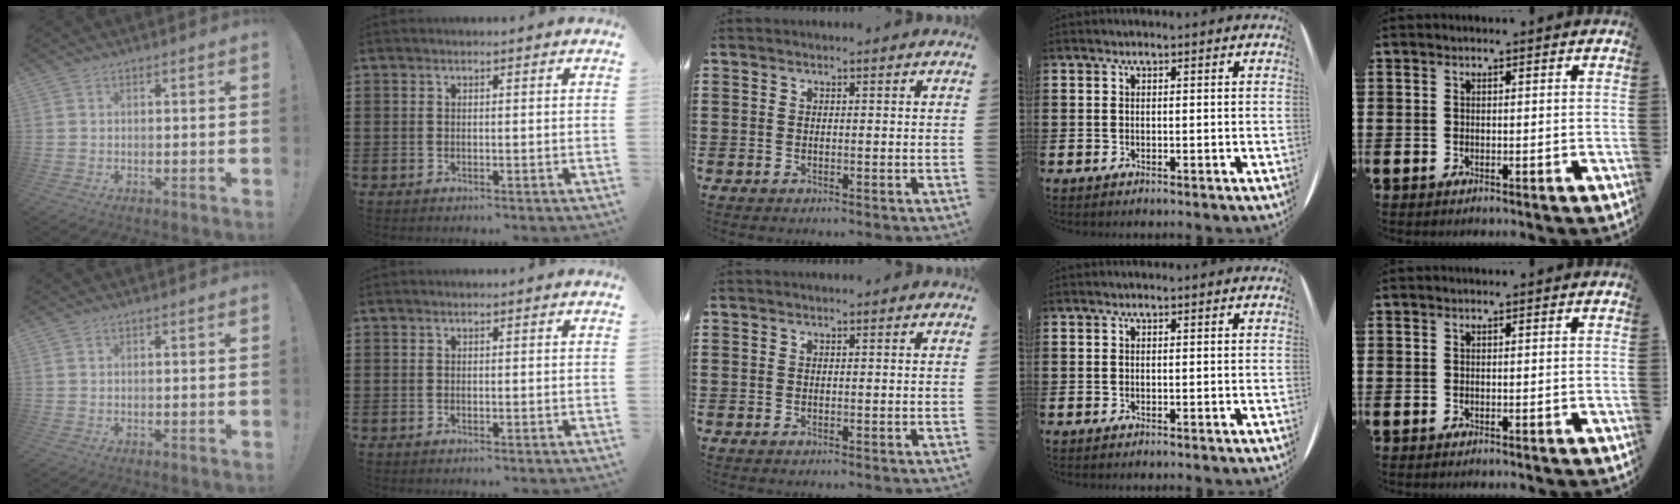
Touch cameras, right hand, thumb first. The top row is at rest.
{}